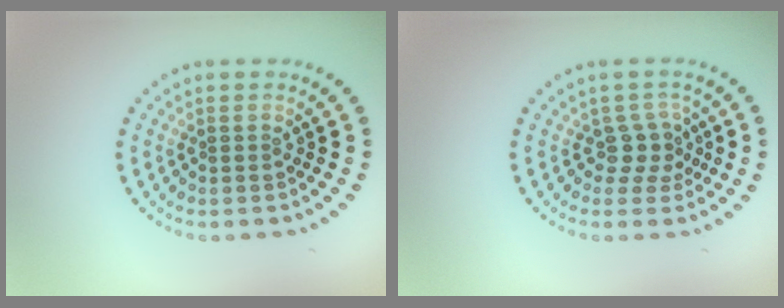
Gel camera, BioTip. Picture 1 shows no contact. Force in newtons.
{"total": 2.1, "press": 1.6, "slide": 1.3}